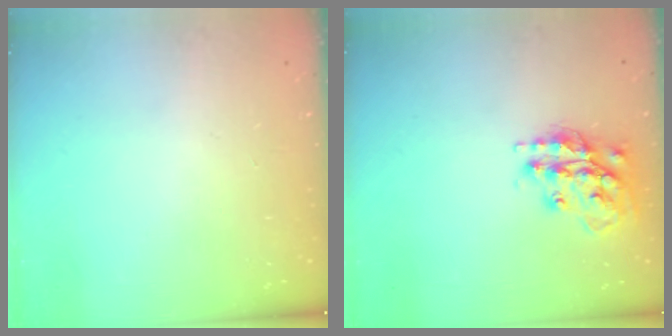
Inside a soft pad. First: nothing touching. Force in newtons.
{"total": 16.1, "press": 16.0, "slide": 1.3}